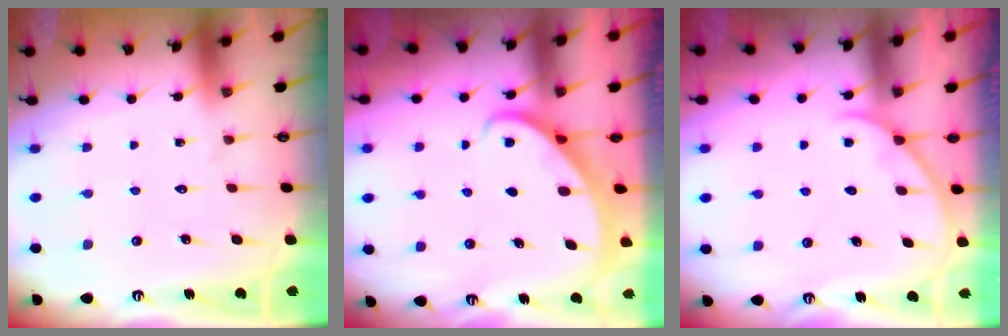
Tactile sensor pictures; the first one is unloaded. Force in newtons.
{"total": 2.1, "press": 2.1, "slide": 0.2}
{"total": 2.8, "press": 2.8, "slide": 0.4}